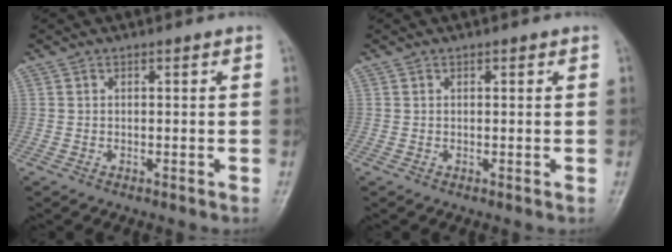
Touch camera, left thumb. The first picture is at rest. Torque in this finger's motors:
{"motor_torque": [0.00, 0.09, -0.37, 0.07, 0.01]}